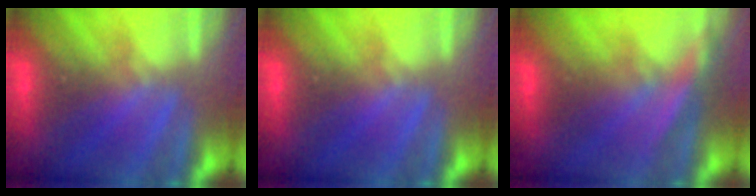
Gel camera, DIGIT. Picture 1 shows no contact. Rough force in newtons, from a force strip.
{"total": 0.0}
{"total": 2.9}